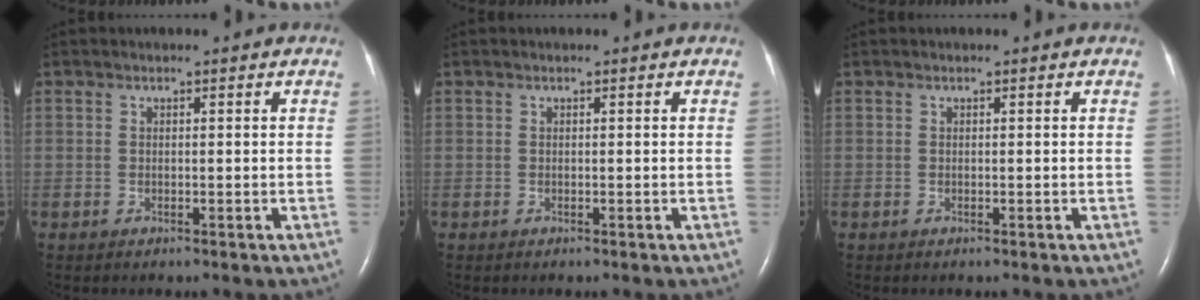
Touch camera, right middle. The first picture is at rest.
{"total": 0.0}
{"total": 0.0}